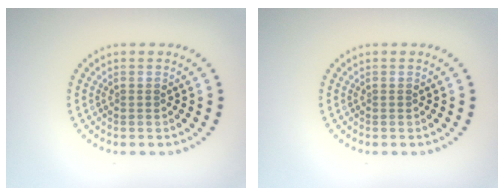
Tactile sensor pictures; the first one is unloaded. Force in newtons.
{"total": 0.0}